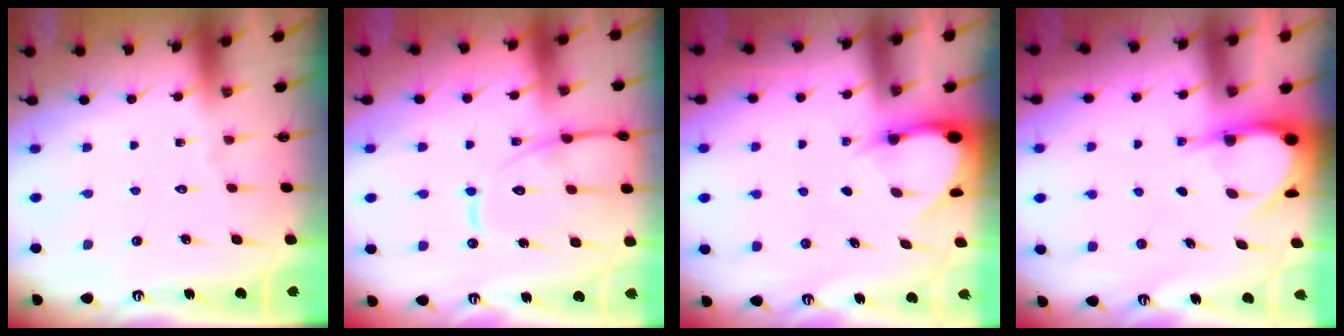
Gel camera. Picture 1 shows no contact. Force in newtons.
{"total": 13.9, "press": 13.8, "slide": 1.4}
{"total": 3.1, "press": 3.1, "slide": 0.2}
{"total": 5.0, "press": 5.0, "slide": 0.4}